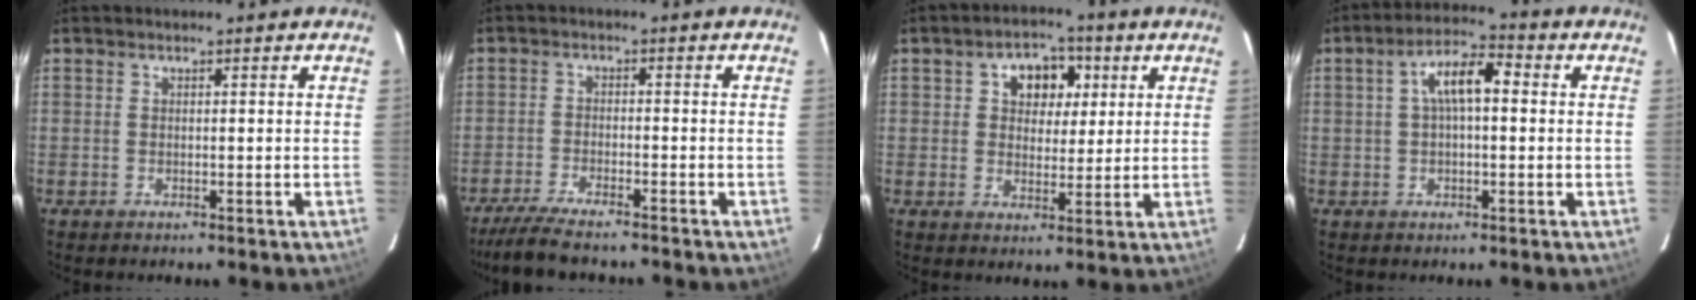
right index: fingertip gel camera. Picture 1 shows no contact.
{"total": 8.8, "force": [-7.7, 1.2, 4.2], "torque": [-0.104, -0.023, -0.133]}
{"total": 7.3, "force": [2.4, 5.6, 4.1], "torque": [-0.068, 0.020, 0.039]}
{"total": 7.4, "force": [1.0, 3.0, 6.7], "torque": [-0.124, 0.024, 0.016]}